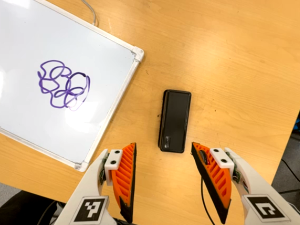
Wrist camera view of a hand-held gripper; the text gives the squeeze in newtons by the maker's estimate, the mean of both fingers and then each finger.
{"total": 0.0}